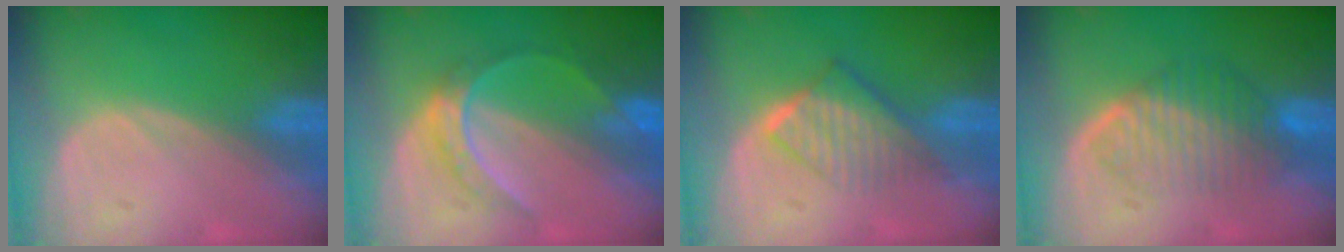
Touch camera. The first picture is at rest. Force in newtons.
{"total": 6.5, "press": 5.6, "slide": 3.4}
{"total": 6.5, "press": 5.5, "slide": 3.4}
{"total": 6.7, "press": 6.4, "slide": 1.8}